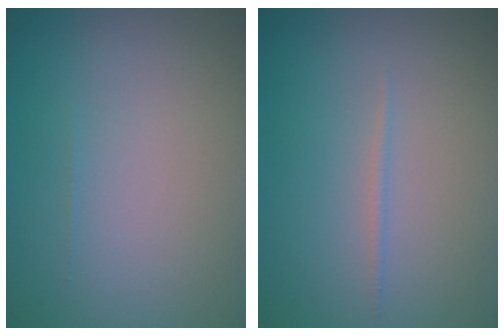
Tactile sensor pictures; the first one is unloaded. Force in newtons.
{"total": 0.6, "press": 0.6, "slide": 0.1}